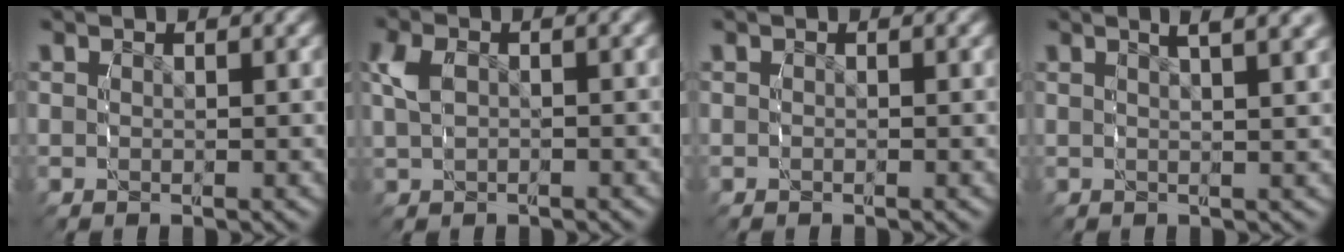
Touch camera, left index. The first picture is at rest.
{"total": 2.4, "force": [-0.7, 1.5, 1.7], "torque": [-0.050, 0.002, -0.008]}
{"total": 0.0}
{"total": 3.7, "force": [2.3, 0.8, 2.8], "torque": [-0.043, 0.009, 0.033]}